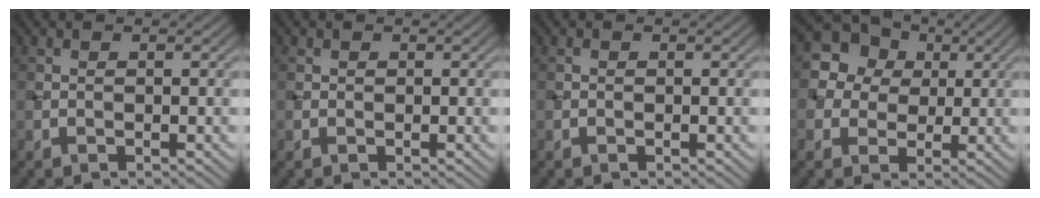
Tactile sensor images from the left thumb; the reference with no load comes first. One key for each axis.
{"total": 0.0}
{"total": 0.0}
{"total": 12.4, "fx": 4.1, "fy": 10.8, "fz": 4.3, "tx": -0.152, "ty": 0.031, "tz": 0.061}